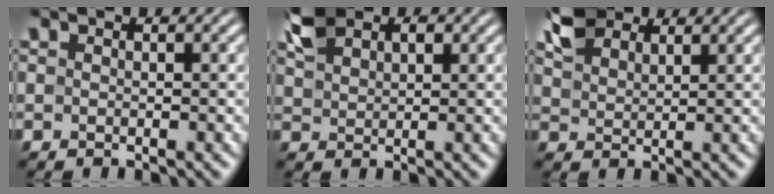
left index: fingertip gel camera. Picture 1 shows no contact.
{"total": 3.5, "force": [2.1, 2.1, 1.9], "torque": [-0.045, 0.005, 0.044]}
{"total": 3.9, "force": [3.1, 1.9, 1.6], "torque": [-0.043, 0.011, 0.063]}